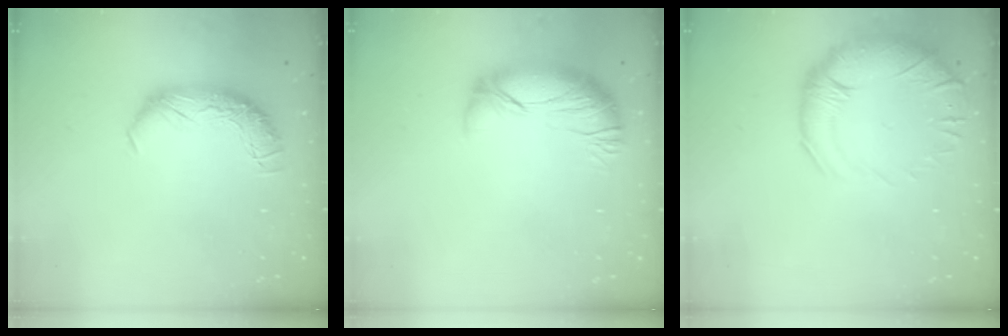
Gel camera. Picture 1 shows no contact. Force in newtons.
{"total": 2.6, "press": 1.8, "slide": 1.9}
{"total": 4.5, "press": 1.9, "slide": 4.0}